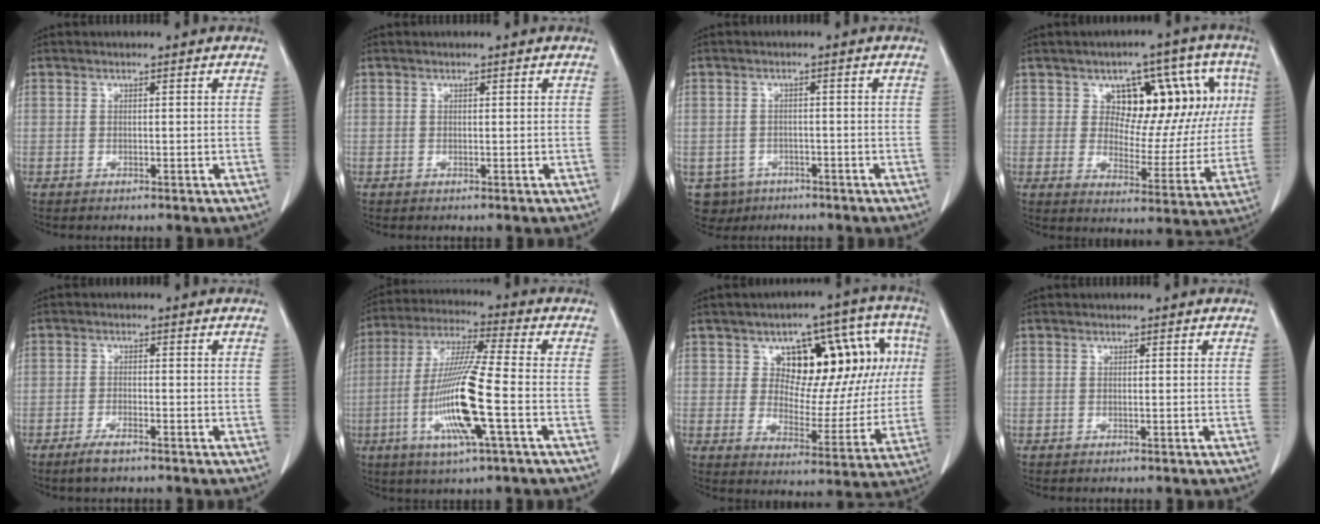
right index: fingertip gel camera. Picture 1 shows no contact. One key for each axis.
{"total": 0.0}
{"total": 4.9, "fx": -2.8, "fy": 4.0, "fz": 0.3, "tx": -0.003, "ty": 0.006, "tz": -0.039}
{"total": 14.4, "fx": 4.9, "fy": 7.8, "fz": 11.1, "tx": -0.120, "ty": 0.034, "tz": 0.074}
{"total": 3.1, "fx": -2.3, "fy": 0.6, "fz": 2.0, "tx": -0.044, "ty": -0.003, "tz": -0.042}
{"total": 14.4, "fx": -3.9, "fy": 0.2, "fz": 13.8, "tx": -0.284, "ty": -0.014, "tz": -0.079}
{"total": 16.8, "fx": 4.9, "fy": 8.6, "fz": 13.6, "tx": -0.158, "ty": 0.042, "tz": 0.075}
{"total": 0.0}